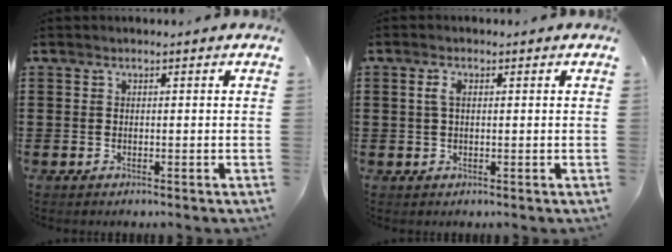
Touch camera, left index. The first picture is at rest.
{"total": 2.1, "force": [0.4, 0.9, 1.8], "torque": [-0.046, 0.004, 0.003]}